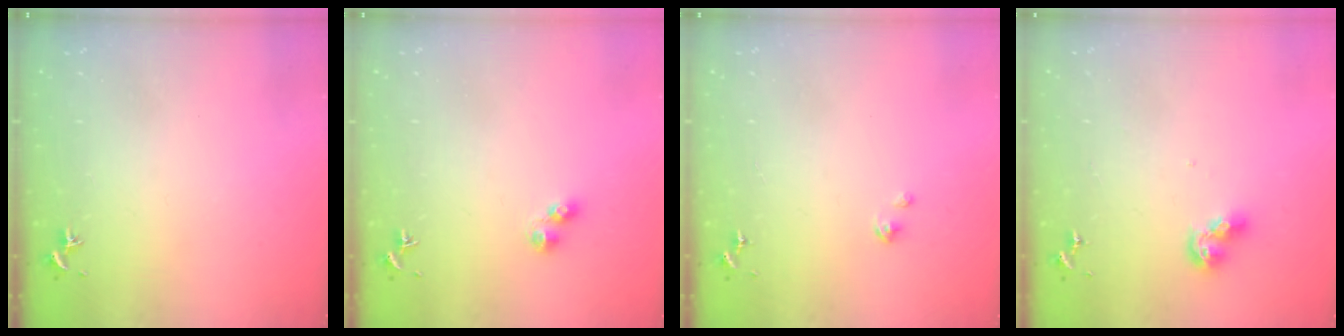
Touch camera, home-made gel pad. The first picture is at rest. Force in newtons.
{"total": 3.5, "press": 3.4, "slide": 0.5}
{"total": 1.9, "press": 1.9, "slide": 0.2}
{"total": 7.8, "press": 7.7, "slide": 0.7}